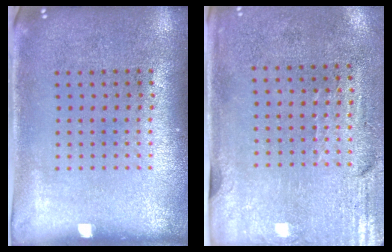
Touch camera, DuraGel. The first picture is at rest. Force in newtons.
{"total": 3.0, "press": 2.5, "slide": 1.6}